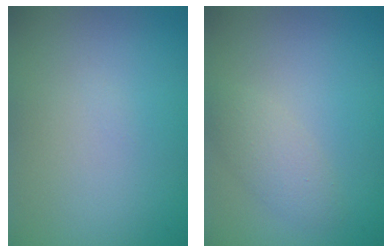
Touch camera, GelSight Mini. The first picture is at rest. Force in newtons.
{"total": 1.9, "press": 1.9, "slide": 0.0}